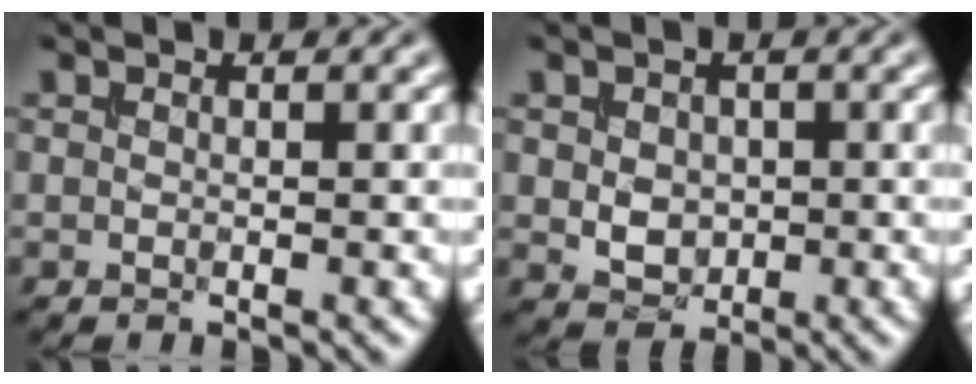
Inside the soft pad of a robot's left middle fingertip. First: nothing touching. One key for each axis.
{"total": 2.7, "fx": 0.0, "fy": 2.1, "fz": 1.6, "tx": -0.032, "ty": -0.005, "tz": 0.002}